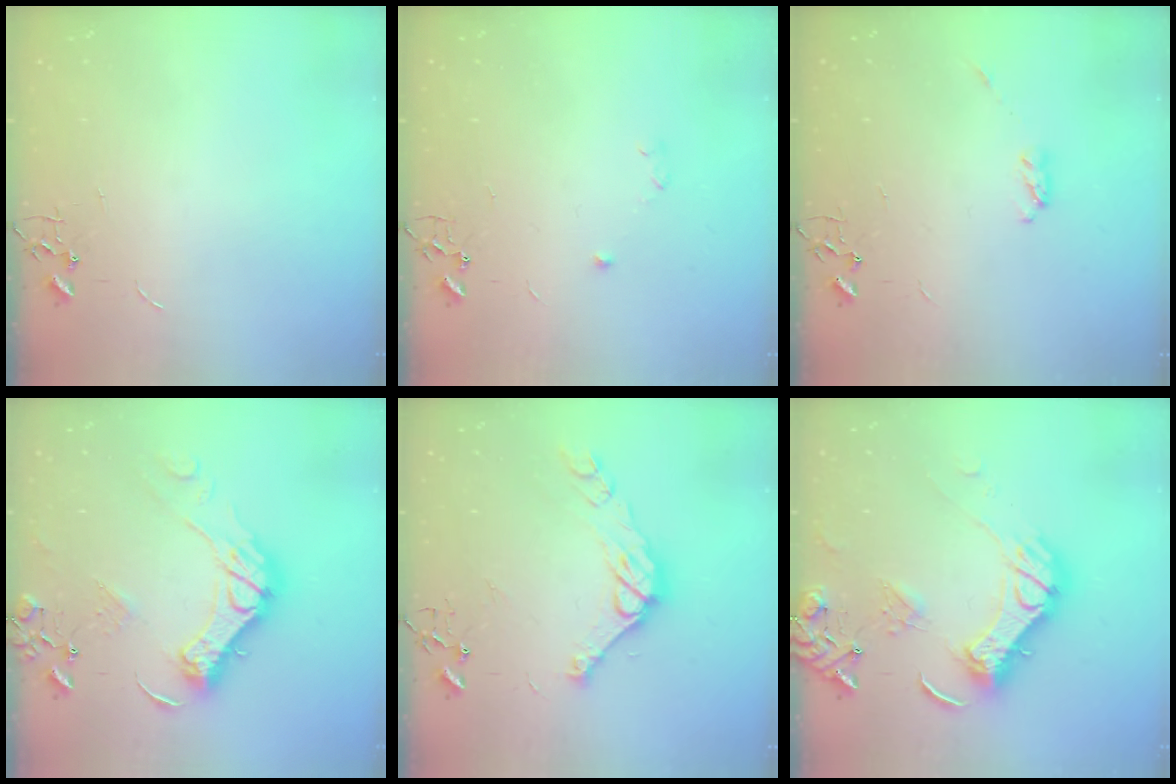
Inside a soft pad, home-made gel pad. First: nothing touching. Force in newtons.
{"total": 3.6, "press": 3.2, "slide": 1.7}
{"total": 3.6, "press": 3.6, "slide": 0.6}
{"total": 17.8, "press": 17.8, "slide": 1.3}
{"total": 12.8, "press": 12.8, "slide": 0.8}
{"total": 18.6, "press": 18.4, "slide": 2.6}